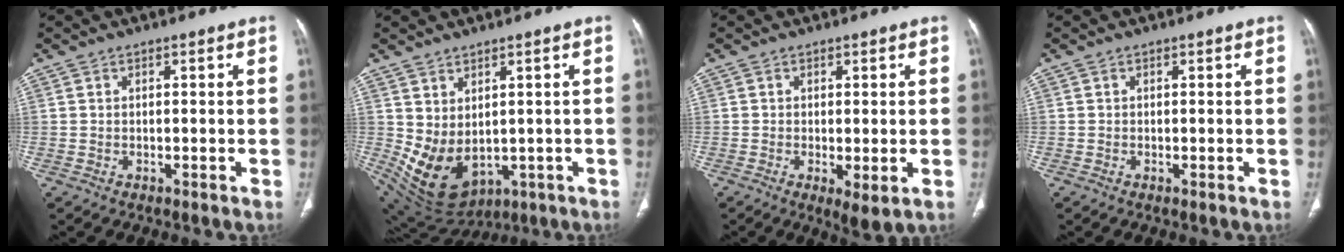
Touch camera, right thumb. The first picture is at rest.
{"total": 10.7, "force": [0.0, 7.0, 8.0], "torque": [-0.132, -0.012, 0.040]}
{"total": 4.1, "force": [-1.0, 1.3, 3.8], "torque": [-0.069, -0.016, -0.014]}
{"total": 0.0}